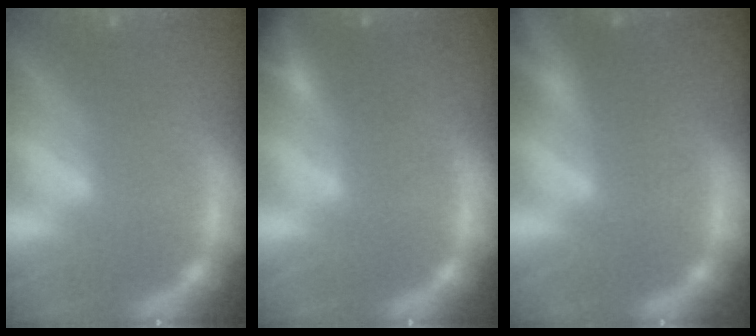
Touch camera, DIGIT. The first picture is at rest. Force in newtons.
{"total": 2.9}
{"total": 9.0}